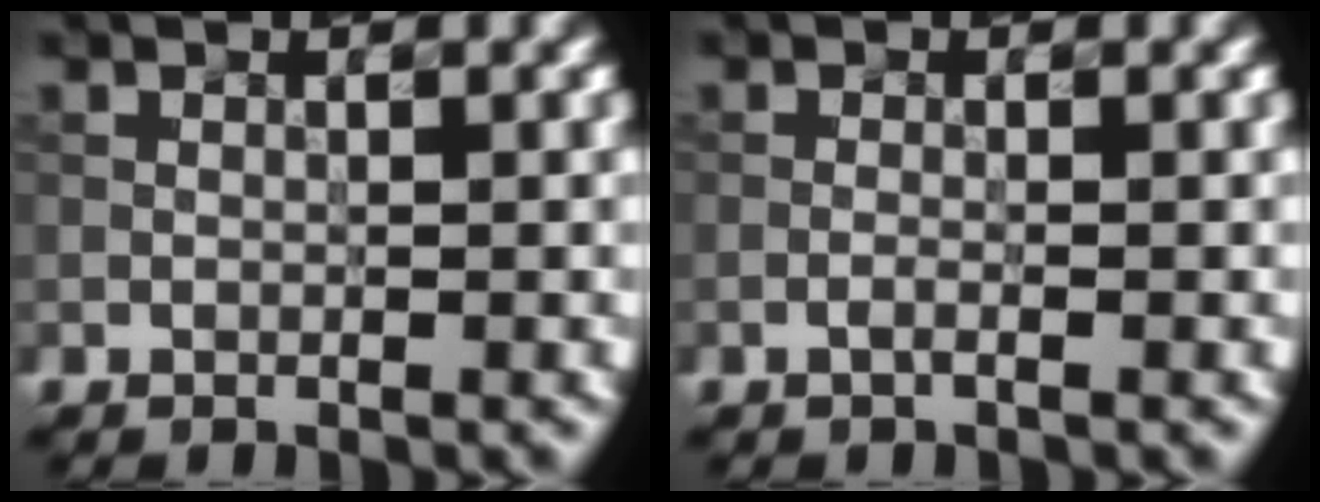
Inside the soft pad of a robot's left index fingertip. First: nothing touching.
{"total": 0.6, "force": [-0.4, 0.0, 0.4], "torque": [-0.010, 0.005, -0.004]}